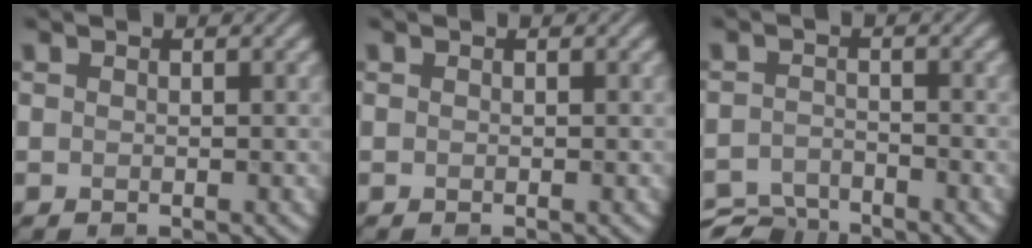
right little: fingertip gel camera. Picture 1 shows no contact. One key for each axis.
{"total": 0.0}
{"total": 4.3, "fx": -4.0, "fy": 1.2, "fz": 1.1, "tx": -0.019, "ty": -0.008, "tz": -0.076}